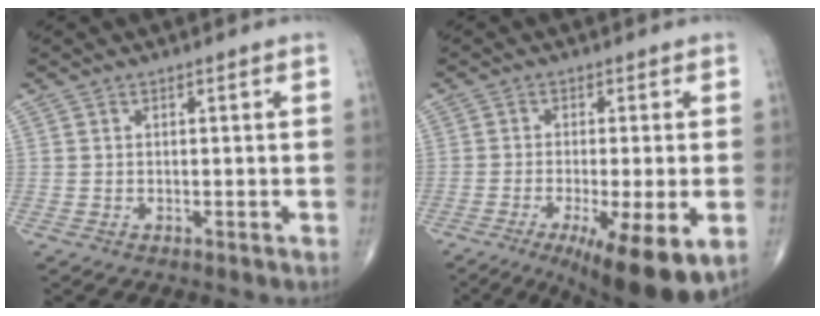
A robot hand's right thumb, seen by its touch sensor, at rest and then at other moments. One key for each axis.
{"total": 13.6, "fx": -5.5, "fy": 3.1, "fz": 12.1, "tx": -0.161, "ty": -0.016, "tz": -0.078}